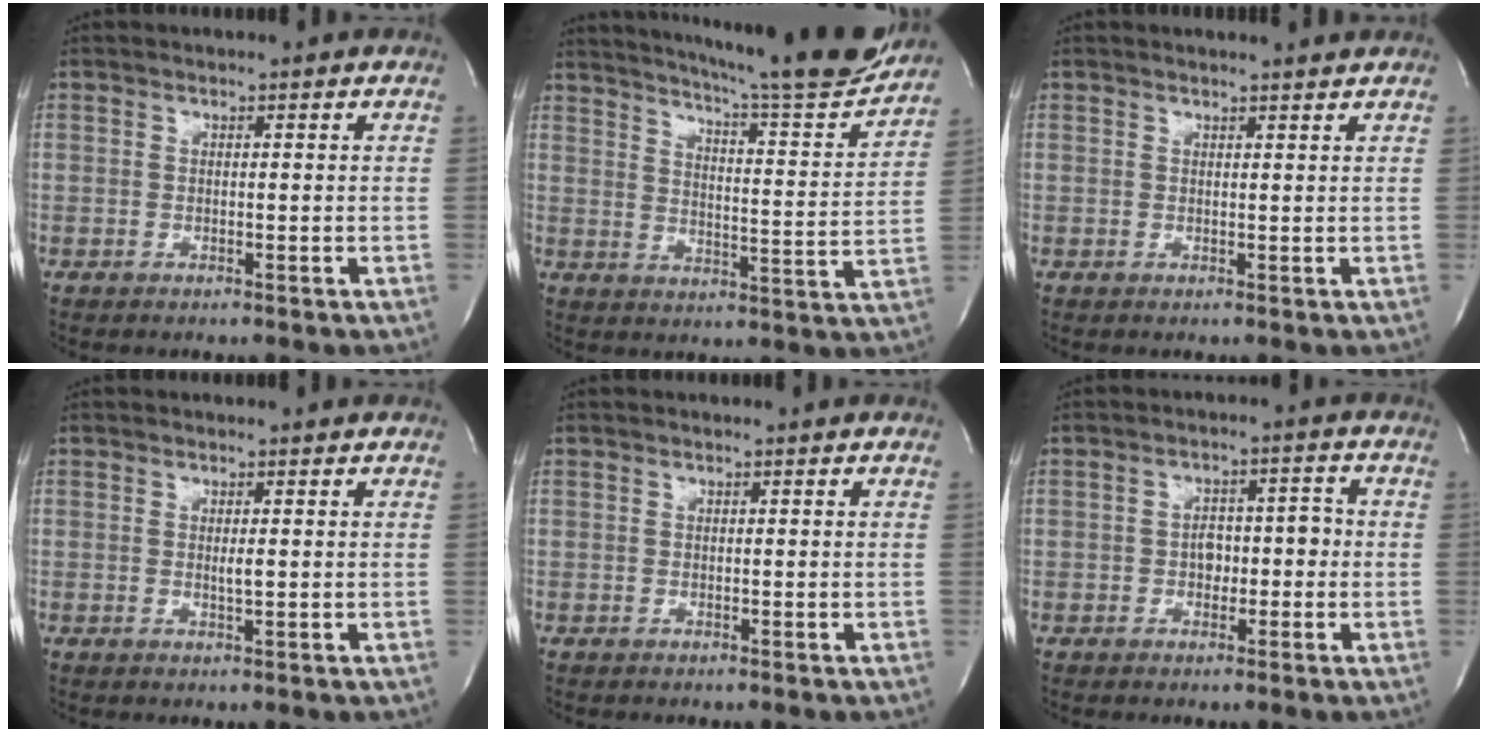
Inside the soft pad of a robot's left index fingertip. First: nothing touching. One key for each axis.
{"total": 20.5, "fx": 18.5, "fy": 0.6, "fz": 8.7, "tx": -0.137, "ty": -0.059, "tz": 0.236}
{"total": 1.7, "fx": 1.7, "fy": -0.3, "fz": 0.1, "tx": -0.009, "ty": -0.007, "tz": 0.017}
{"total": 1.0, "fx": -0.2, "fy": 0.1, "fz": 1.0, "tx": -0.023, "ty": -0.006, "tz": -0.004}
{"total": 0.0}
{"total": 4.2, "fx": -1.2, "fy": 2.6, "fz": 3.1, "tx": -0.044, "ty": 0.019, "tz": -0.020}